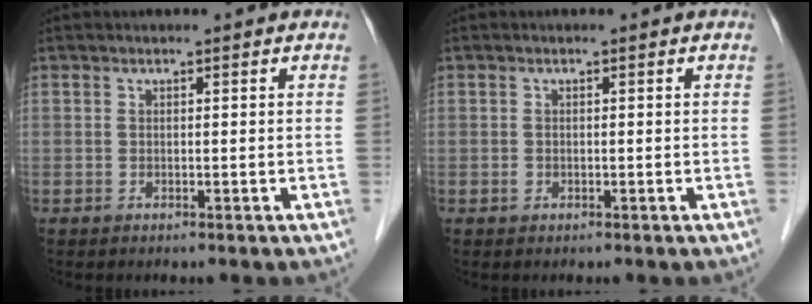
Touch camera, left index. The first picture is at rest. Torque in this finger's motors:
{"motor_torque": [-0.17, -0.11, -0.02, -0.01]}